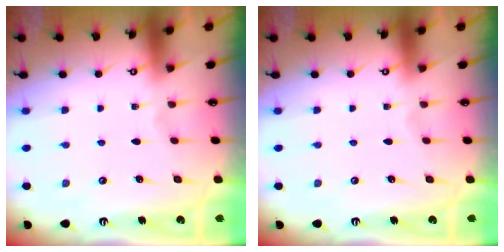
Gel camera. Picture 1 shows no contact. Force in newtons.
{"total": 0.0}